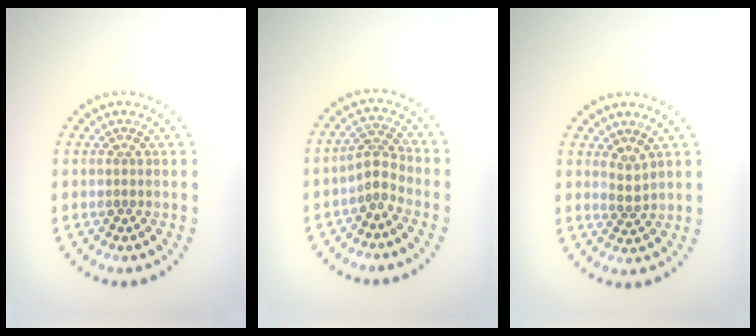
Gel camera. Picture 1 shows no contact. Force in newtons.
{"total": 2.2, "press": 1.6, "slide": 1.5}
{"total": 1.4, "press": 1.1, "slide": 0.9}